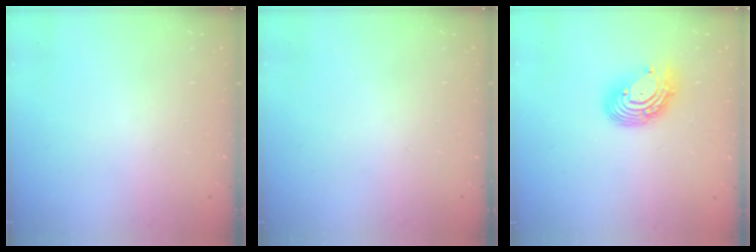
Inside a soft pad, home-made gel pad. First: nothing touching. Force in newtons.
{"total": 0.0}
{"total": 11.5, "press": 11.5, "slide": 1.1}